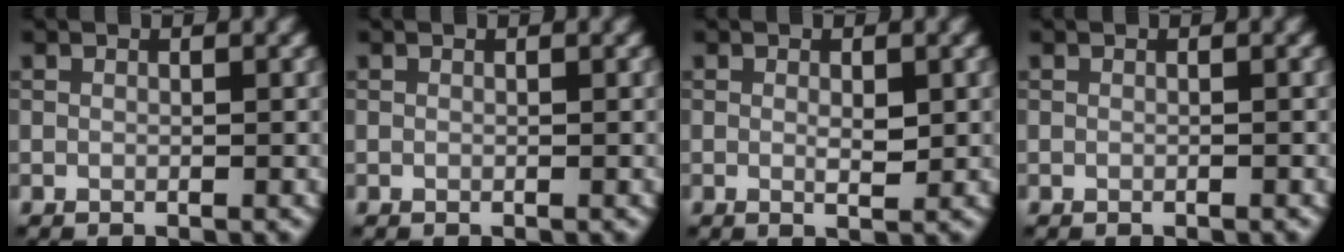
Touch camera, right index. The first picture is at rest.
{"total": 0.0}
{"total": 1.6, "force": [0.1, 0.4, 1.5], "torque": [-0.024, -0.003, 0.001]}
{"total": 0.0}